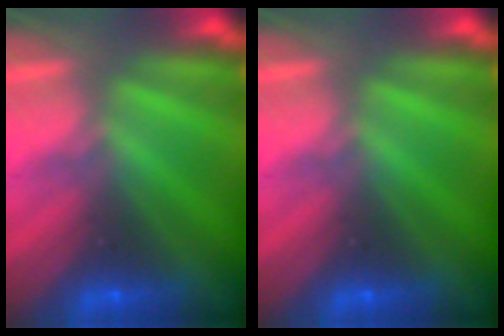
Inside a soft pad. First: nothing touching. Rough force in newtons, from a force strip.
{"total": 0.0}